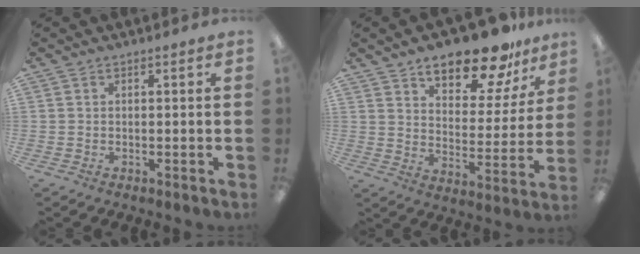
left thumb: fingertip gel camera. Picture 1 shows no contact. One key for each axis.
{"total": 16.8, "fx": 13.6, "fy": 5.8, "fz": 7.9, "tx": -0.122, "ty": -0.090, "tz": 0.232}